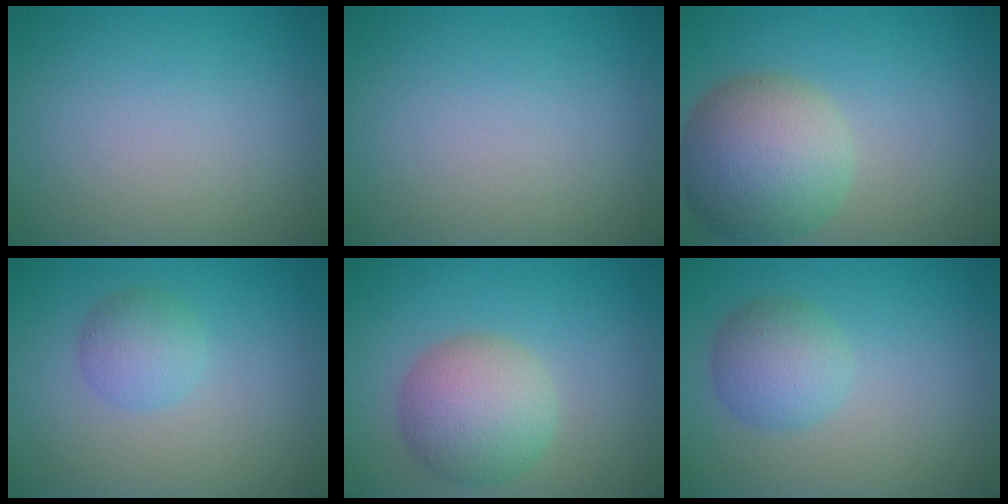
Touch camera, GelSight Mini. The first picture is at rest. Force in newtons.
{"total": 0.0}
{"total": 8.3, "press": 8.3, "slide": 0.3}
{"total": 2.5, "press": 2.5, "slide": 0.1}
{"total": 5.8, "press": 5.8, "slide": 0.4}
{"total": 3.5, "press": 3.4, "slide": 0.2}